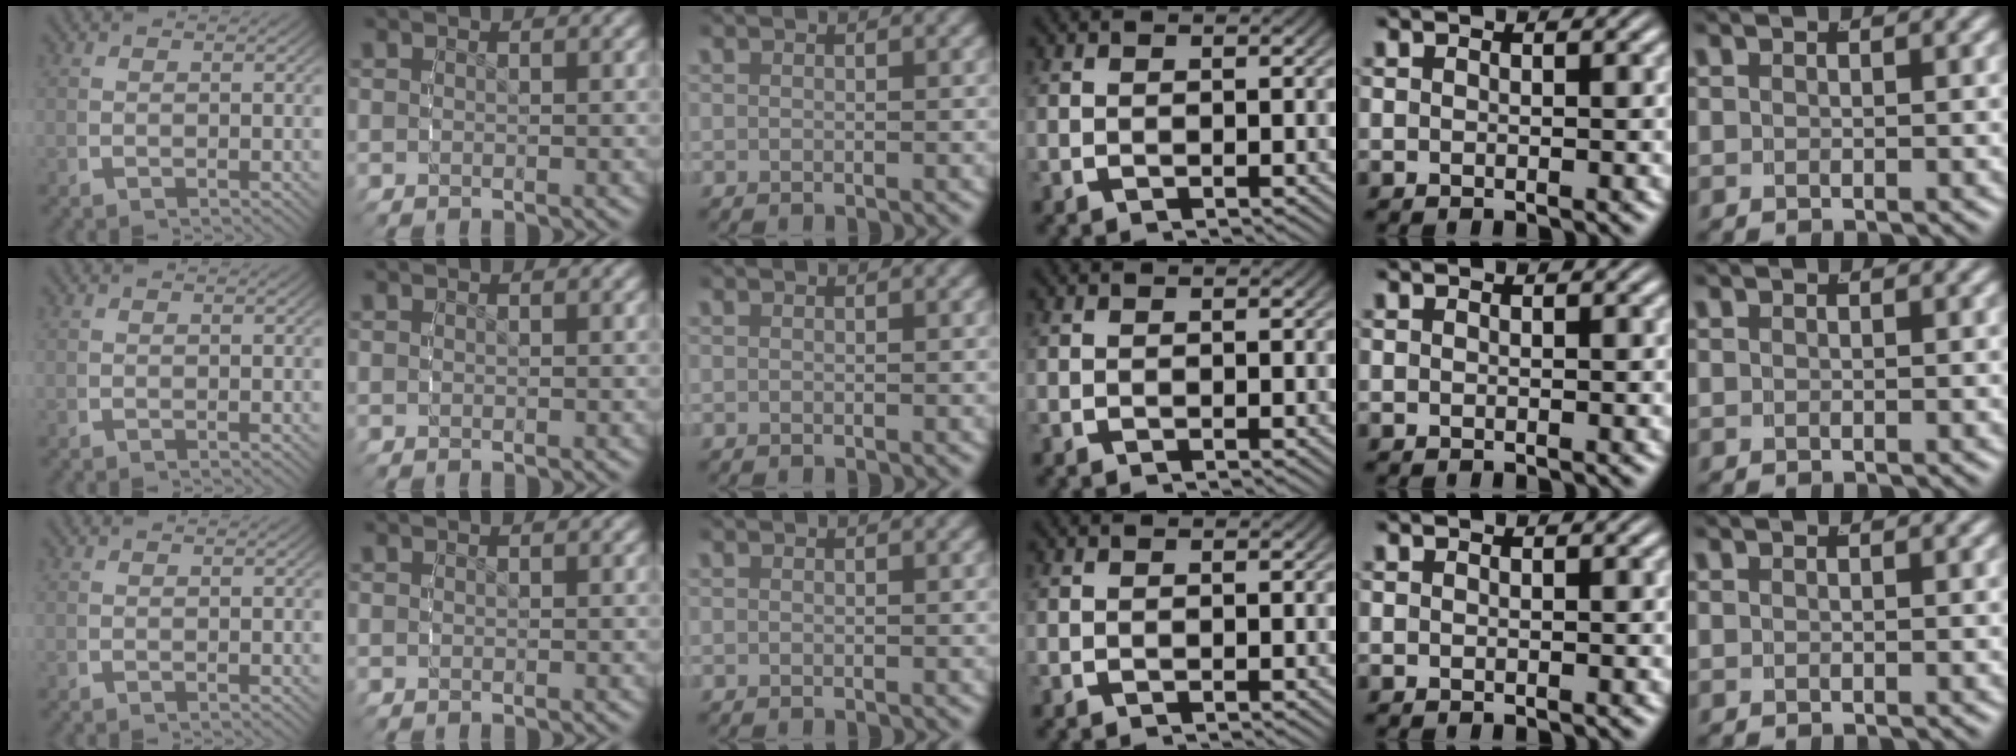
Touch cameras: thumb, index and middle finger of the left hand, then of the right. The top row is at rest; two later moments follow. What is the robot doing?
{"motion": "reach", "object": "hoodie"}